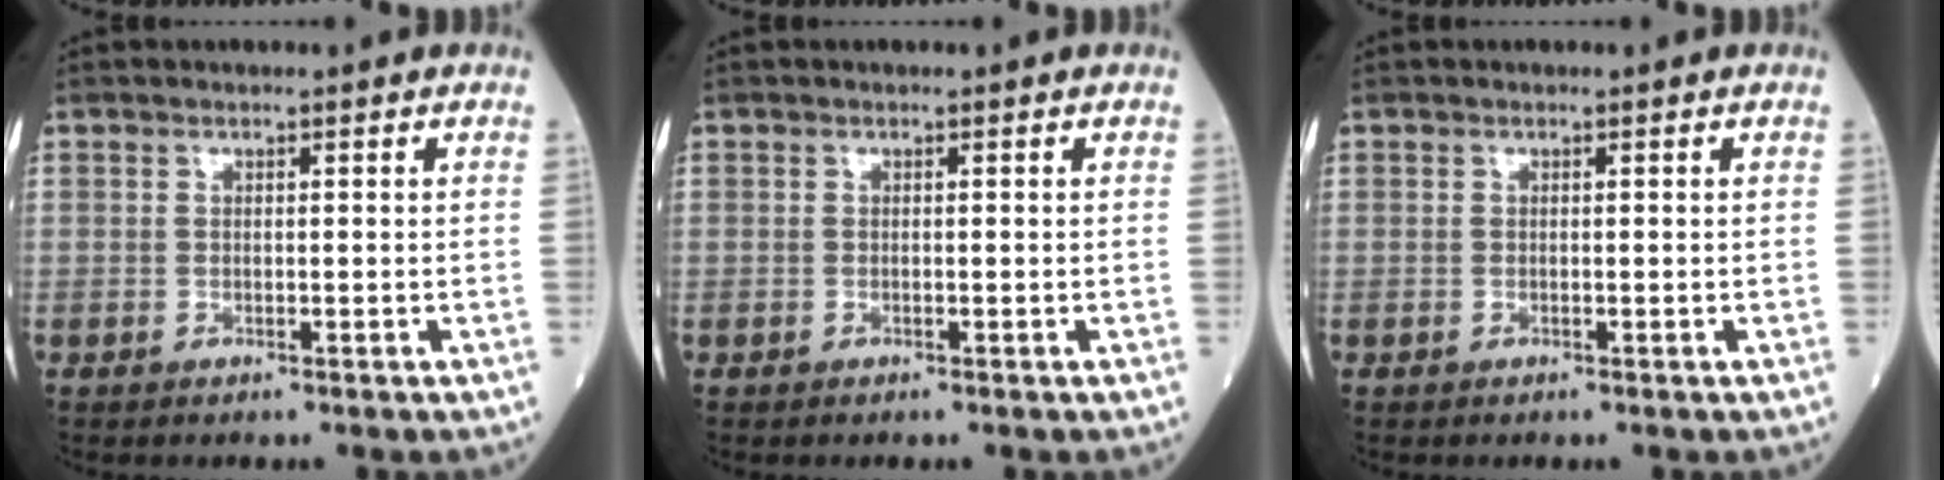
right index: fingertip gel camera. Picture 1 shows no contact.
{"total": 0.0}
{"total": 0.0}